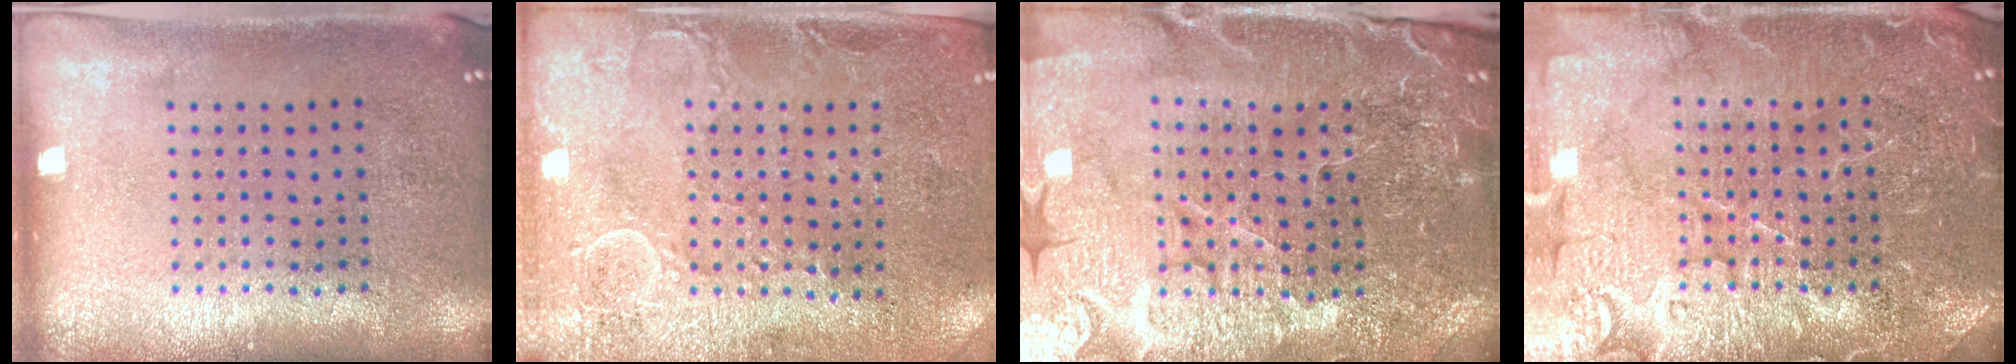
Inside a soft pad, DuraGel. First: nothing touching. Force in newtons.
{"total": 2.8, "press": 2.7, "slide": 0.8}
{"total": 4.9, "press": 4.7, "slide": 1.4}
{"total": 7.1, "press": 7.0, "slide": 1.0}